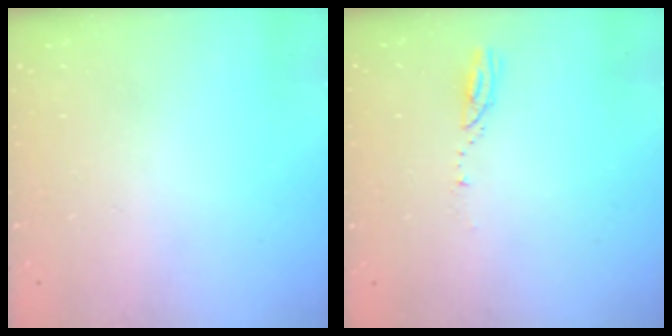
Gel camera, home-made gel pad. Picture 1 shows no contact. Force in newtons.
{"total": 3.2, "press": 3.2, "slide": 0.4}